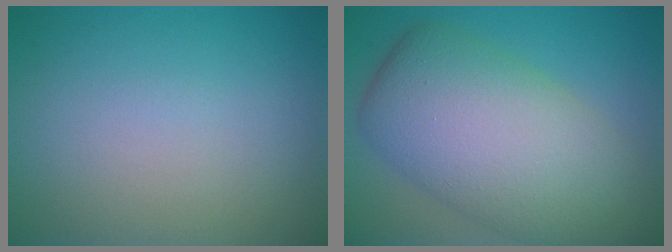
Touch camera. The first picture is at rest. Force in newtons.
{"total": 11.1, "press": 11.1, "slide": 0.5}